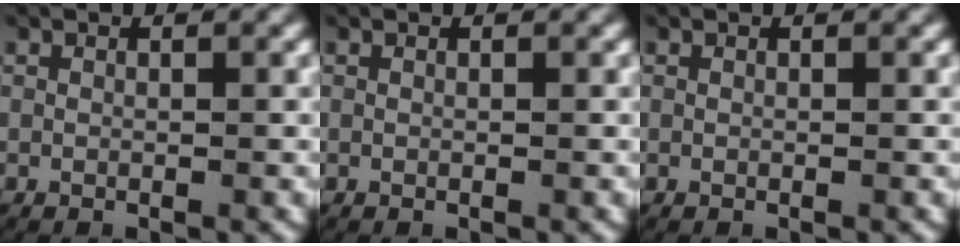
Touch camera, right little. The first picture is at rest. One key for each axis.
{"total": 0.0}
{"total": 0.0}